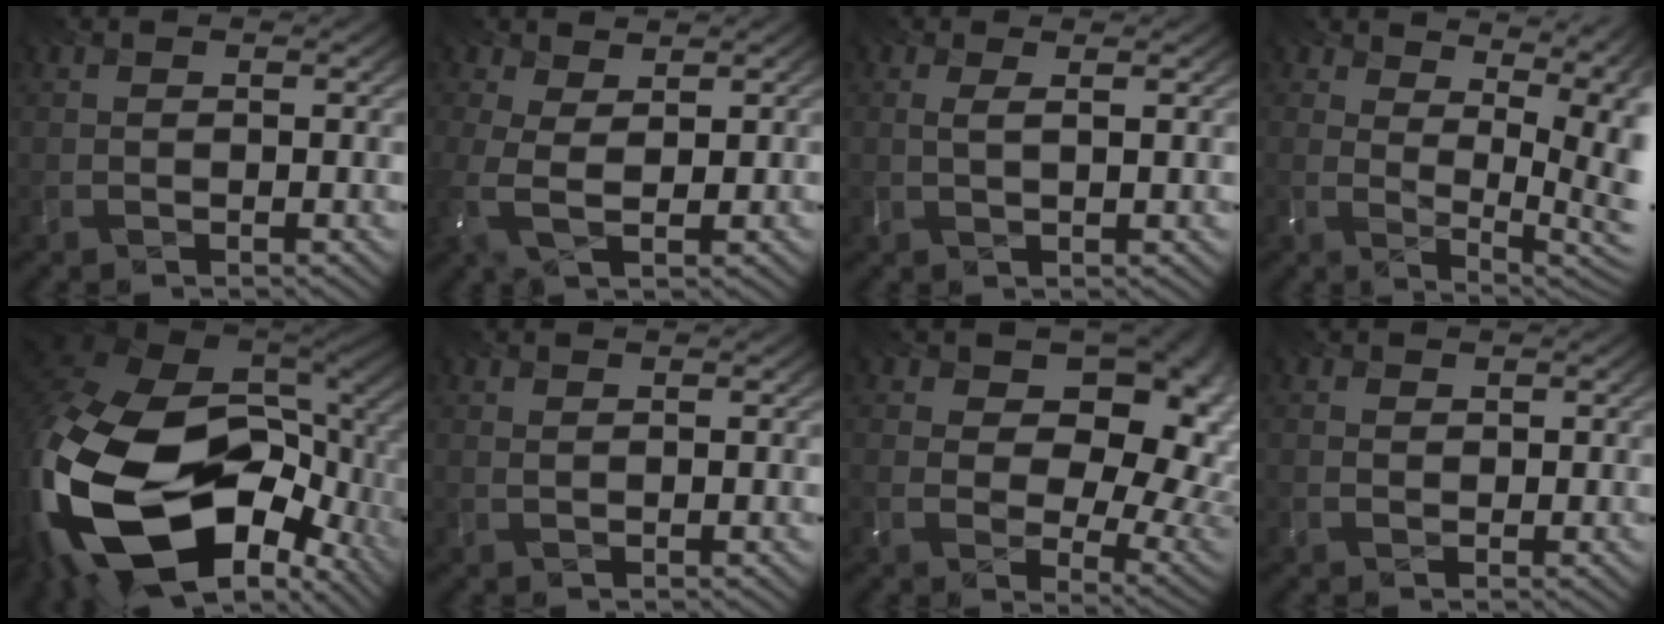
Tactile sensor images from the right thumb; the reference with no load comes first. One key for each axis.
{"total": 1.8, "fx": 0.3, "fy": 1.0, "fz": 1.5, "tx": -0.070, "ty": -0.006, "tz": 0.027}
{"total": 0.5, "fx": 0.2, "fy": -0.1, "fz": 0.5, "tx": -0.017, "ty": -0.004, "tz": 0.017}
{"total": 11.1, "fx": 5.8, "fy": 5.1, "fz": 8.0, "tx": -0.140, "ty": 0.017, "tz": 0.108}
{"total": 20.2, "fx": -7.6, "fy": 11.6, "fz": 14.8, "tx": -0.385, "ty": -0.097, "tz": -0.069}
{"total": 0.9, "fx": 0.7, "fy": 0.2, "fz": 0.5, "tx": -0.005, "ty": 0.003, "tz": 0.010}
{"total": 14.0, "fx": 4.3, "fy": 9.5, "fz": 9.5, "tx": -0.145, "ty": -0.001, "tz": 0.105}
{"total": 1.5, "fx": -0.2, "fy": -0.5, "fz": -1.4, "tx": 0.011, "ty": -0.011, "tz": 0.022}